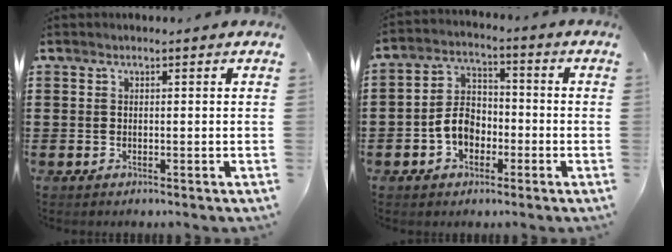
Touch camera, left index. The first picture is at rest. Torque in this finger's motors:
{"motor_torque": [1.15, 0.99, 0.54, 0.06]}